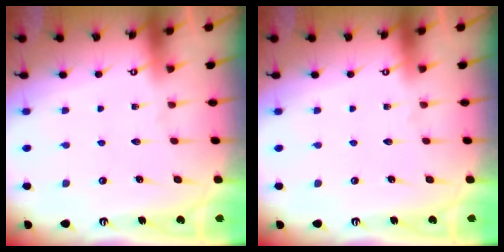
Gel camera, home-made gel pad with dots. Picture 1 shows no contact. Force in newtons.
{"total": 0.0}